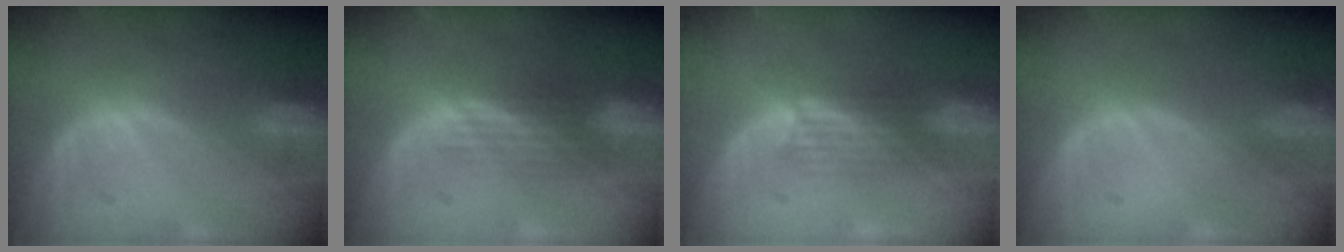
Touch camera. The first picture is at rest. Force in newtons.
{"total": 3.9, "press": 3.2, "slide": 2.3}
{"total": 3.1, "press": 2.8, "slide": 1.2}
{"total": 0.0}